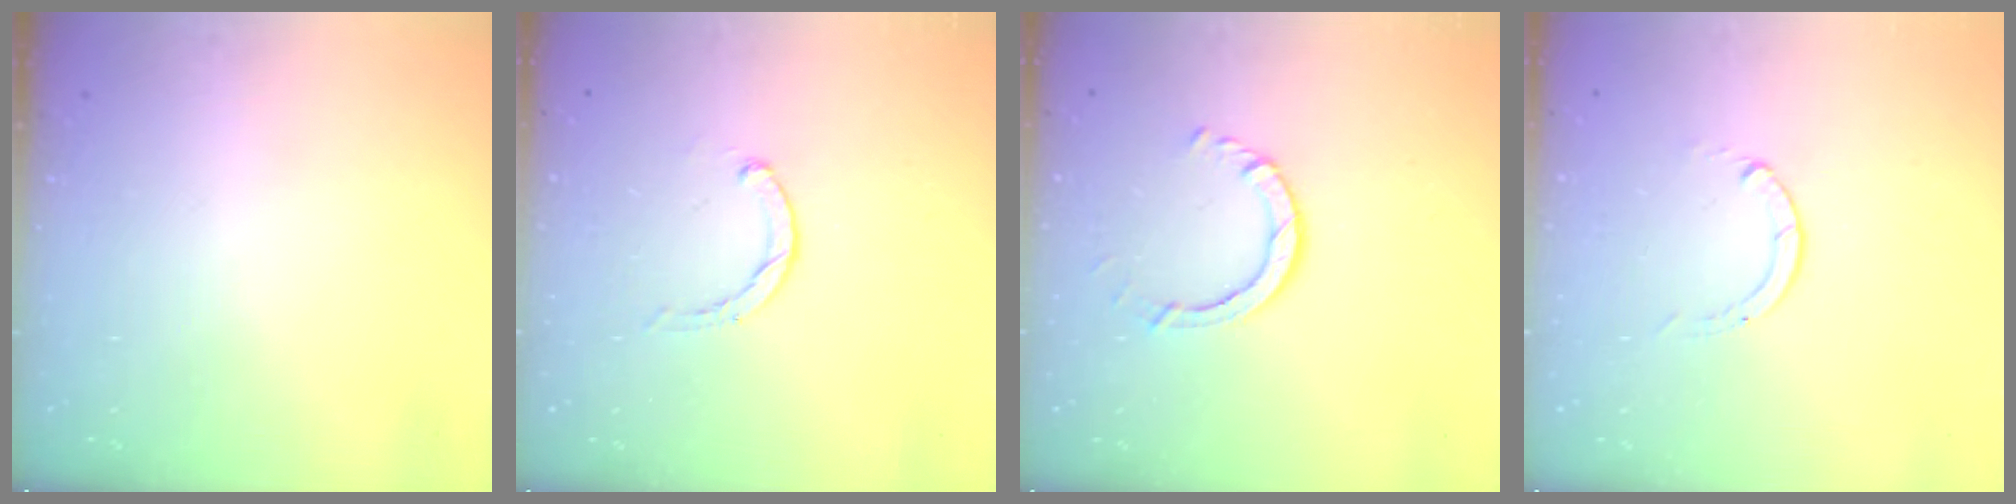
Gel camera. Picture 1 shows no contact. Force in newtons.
{"total": 0.6, "press": 0.6, "slide": 0.2}
{"total": 3.8, "press": 3.8, "slide": 0.5}
{"total": 0.0}